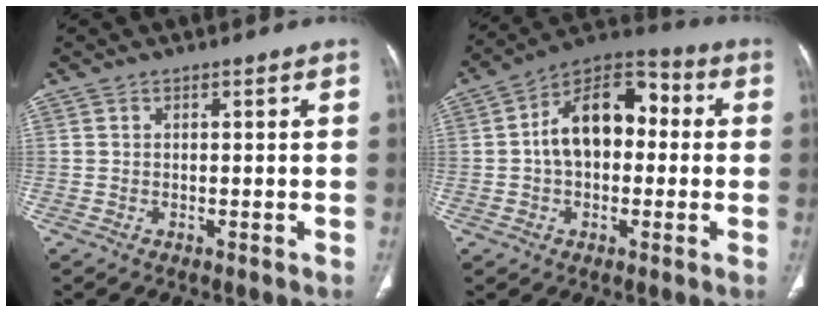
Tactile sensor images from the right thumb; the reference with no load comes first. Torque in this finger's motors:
{"motor_torque": [1.12, 2.69, 1.30, -0.15, 0.16]}